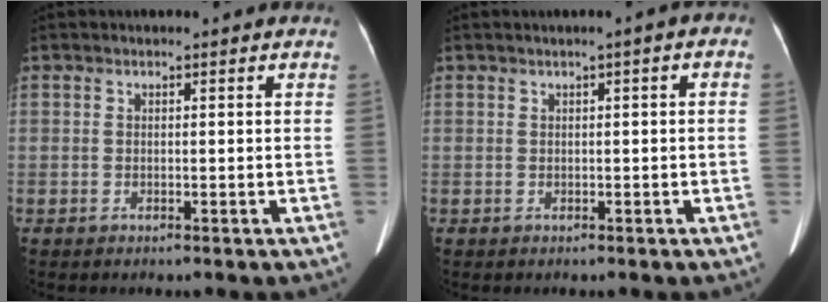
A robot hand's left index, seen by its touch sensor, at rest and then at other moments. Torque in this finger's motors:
{"motor_torque": [-0.06, -0.17, 0.01, 0.01]}